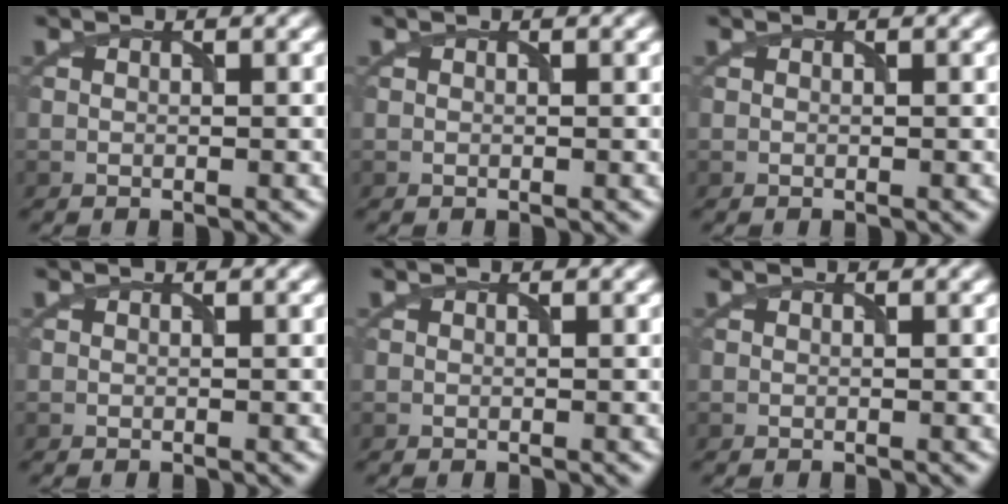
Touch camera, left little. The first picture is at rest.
{"total": 0.0}
{"total": 0.0}
{"total": 0.0}
{"total": 0.0}
{"total": 0.0}